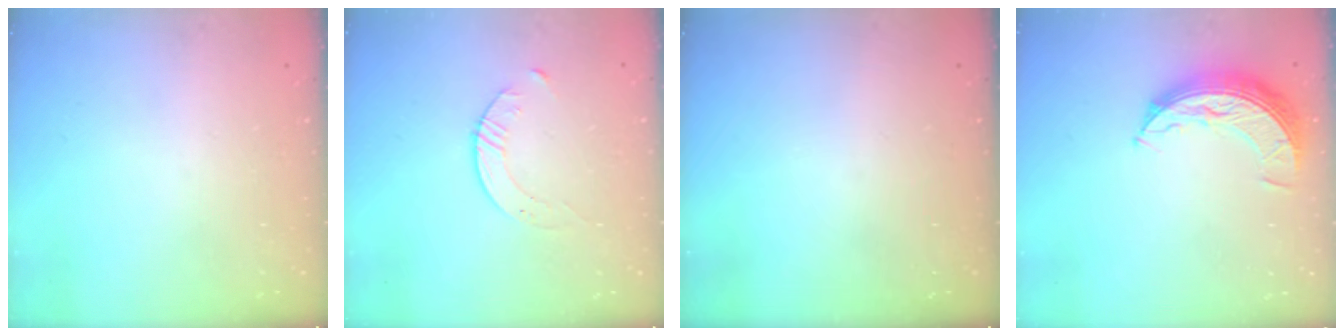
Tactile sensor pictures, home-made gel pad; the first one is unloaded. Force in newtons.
{"total": 4.2, "press": 4.2, "slide": 0.5}
{"total": 0.0}
{"total": 9.1, "press": 9.1, "slide": 0.6}